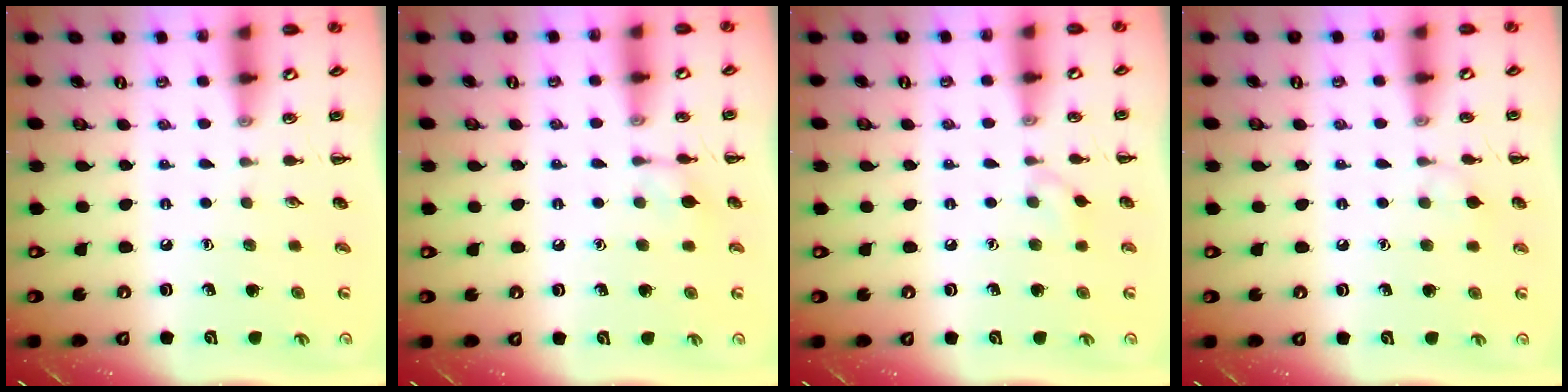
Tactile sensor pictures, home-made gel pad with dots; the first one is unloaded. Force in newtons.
{"total": 4.8, "press": 4.6, "slide": 1.2}
{"total": 5.0, "press": 4.6, "slide": 1.9}
{"total": 5.0, "press": 4.7, "slide": 1.7}